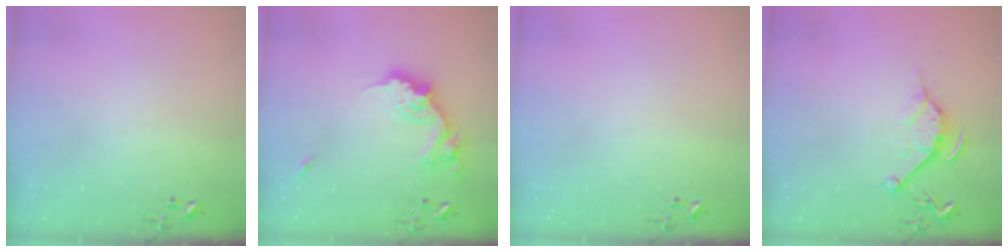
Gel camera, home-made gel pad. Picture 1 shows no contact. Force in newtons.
{"total": 17.5, "press": 17.4, "slide": 1.9}
{"total": 0.0}
{"total": 8.4, "press": 8.3, "slide": 1.0}